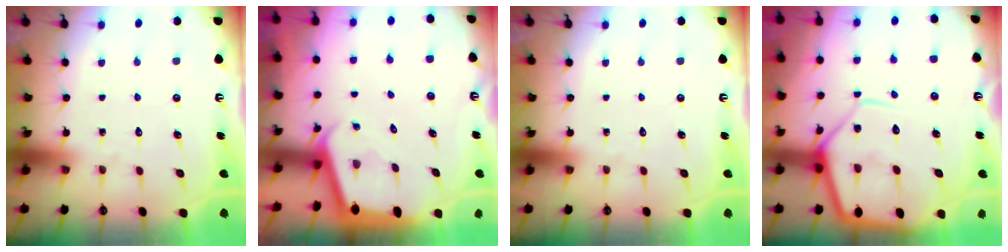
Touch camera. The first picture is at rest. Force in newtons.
{"total": 1.9, "press": 1.9, "slide": 0.1}
{"total": 0.0}
{"total": 14.8, "press": 14.8, "slide": 1.5}